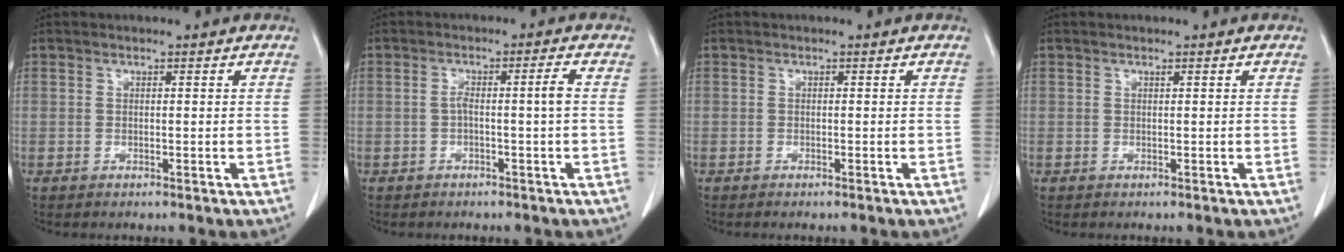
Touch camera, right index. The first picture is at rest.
{"total": 3.0, "force": [-0.4, -0.5, 2.9], "torque": [-0.053, 0.010, -0.004]}
{"total": 0.0}
{"total": 0.0}